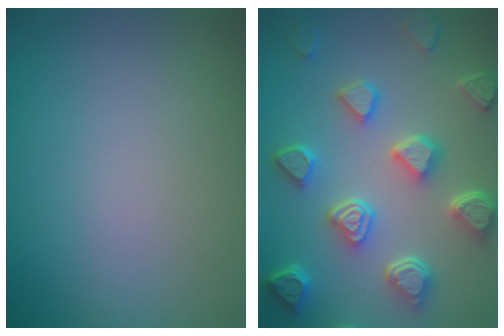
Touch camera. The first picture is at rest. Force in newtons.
{"total": 7.1, "press": 5.5, "slide": 4.4}